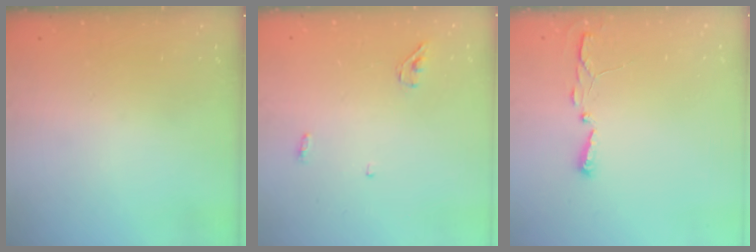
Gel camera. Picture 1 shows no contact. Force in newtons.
{"total": 3.4, "press": 3.3, "slide": 1.0}
{"total": 3.5, "press": 3.5, "slide": 0.5}